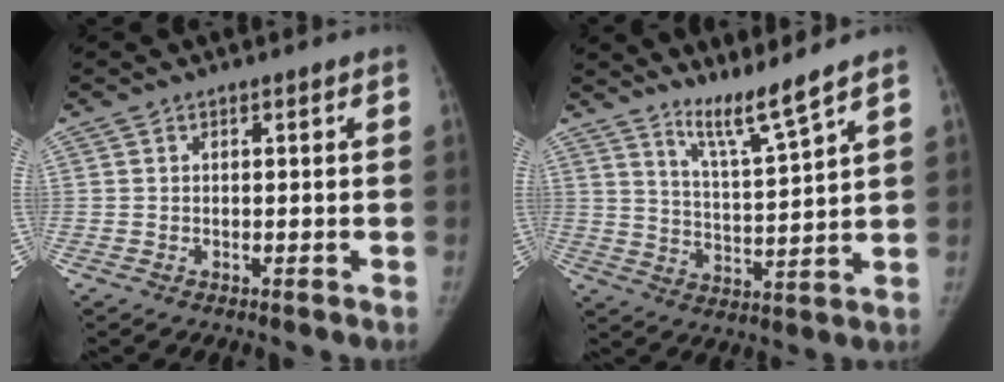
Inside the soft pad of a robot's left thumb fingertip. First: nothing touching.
{"total": 7.3, "force": [6.1, -1.1, 3.9], "torque": [-0.067, -0.062, 0.119]}